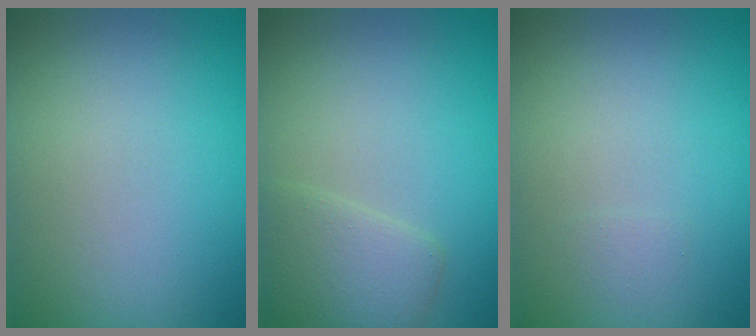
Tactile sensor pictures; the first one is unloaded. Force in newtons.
{"total": 2.7, "press": 2.7, "slide": 0.1}
{"total": 0.5, "press": 0.5, "slide": 0.1}